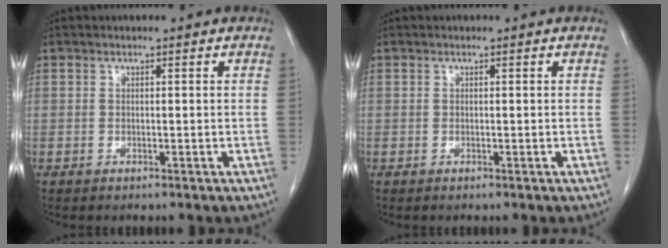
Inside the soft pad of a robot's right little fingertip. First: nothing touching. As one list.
[{"total": 0.0}]